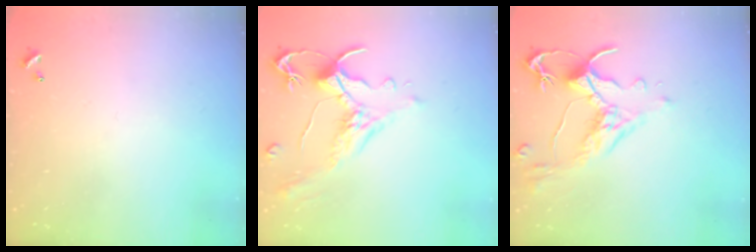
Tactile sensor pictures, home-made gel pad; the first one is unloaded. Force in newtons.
{"total": 1.6, "press": 1.1, "slide": 1.2}
{"total": 2.6, "press": 2.2, "slide": 1.3}